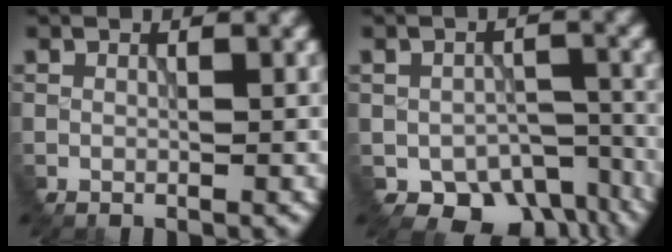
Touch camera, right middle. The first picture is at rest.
{"total": 6.7, "force": [-4.1, 4.3, 3.1], "torque": [-0.034, -0.036, -0.045]}